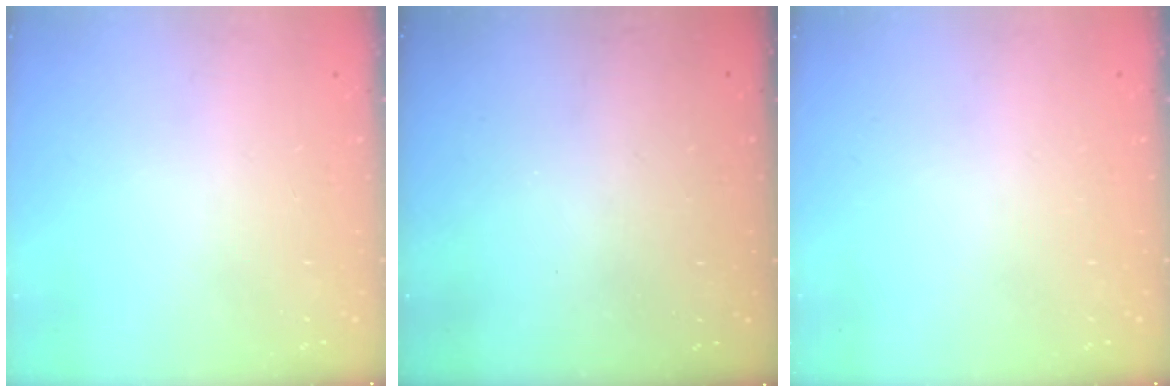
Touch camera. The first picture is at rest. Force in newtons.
{"total": 3.3, "press": 3.3, "slide": 0.1}
{"total": 0.0}